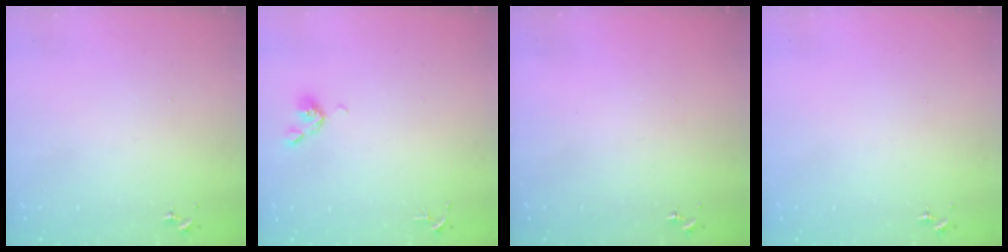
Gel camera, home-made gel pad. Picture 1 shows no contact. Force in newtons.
{"total": 4.4, "press": 4.3, "slide": 0.9}
{"total": 0.0}
{"total": 0.0}